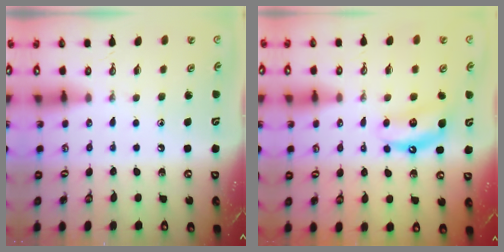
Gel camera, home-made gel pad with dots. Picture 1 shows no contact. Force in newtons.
{"total": 6.5, "press": 6.5, "slide": 0.9}